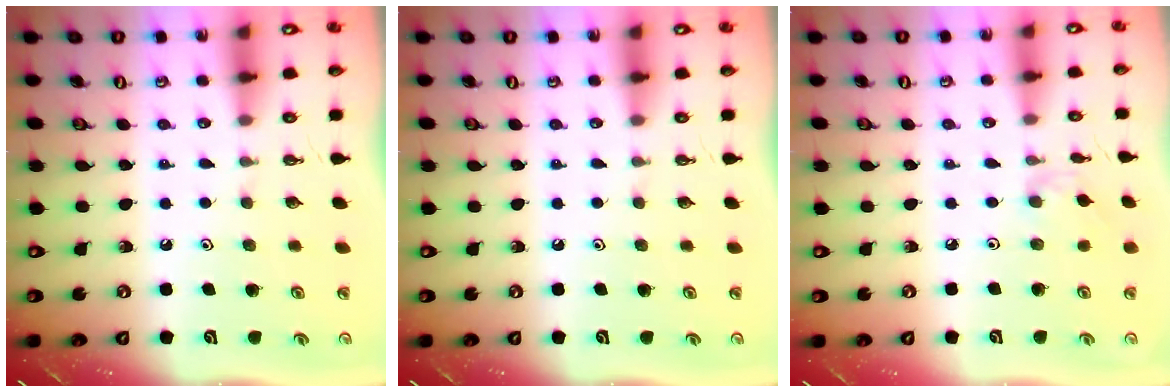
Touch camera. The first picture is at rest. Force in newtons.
{"total": 0.0}
{"total": 2.0, "press": 1.9, "slide": 0.5}